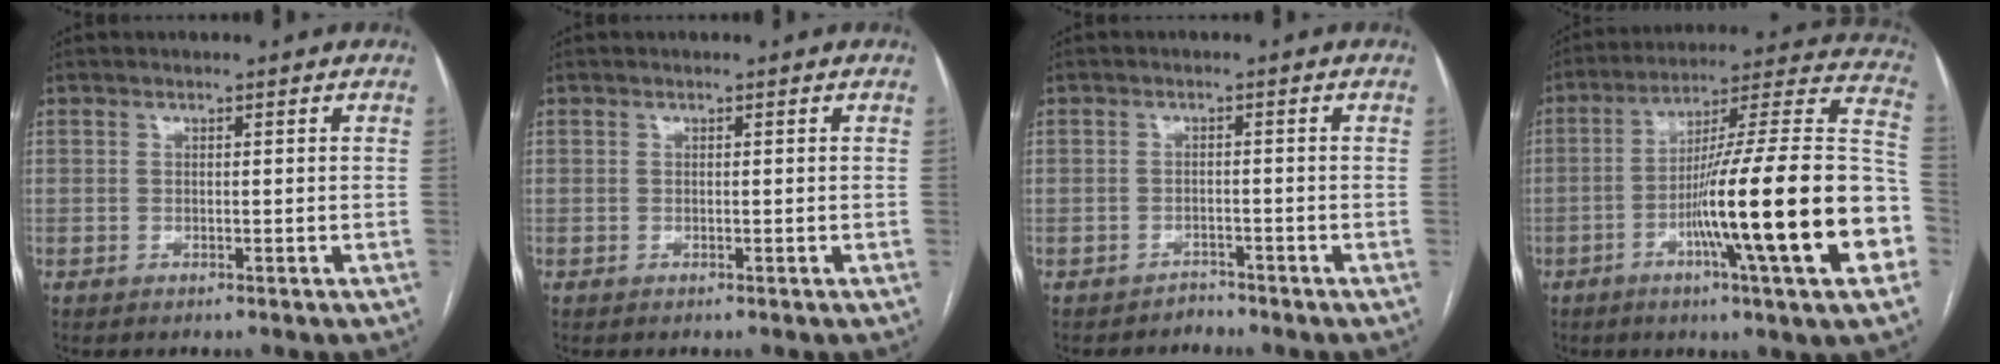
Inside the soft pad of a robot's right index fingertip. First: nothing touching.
{"total": 0.0}
{"total": 1.7, "force": [-1.4, 0.5, -0.7], "torque": [0.015, -0.002, -0.025]}
{"total": 25.8, "force": [-7.3, 0.3, 24.8], "torque": [-0.306, -0.001, -0.123]}